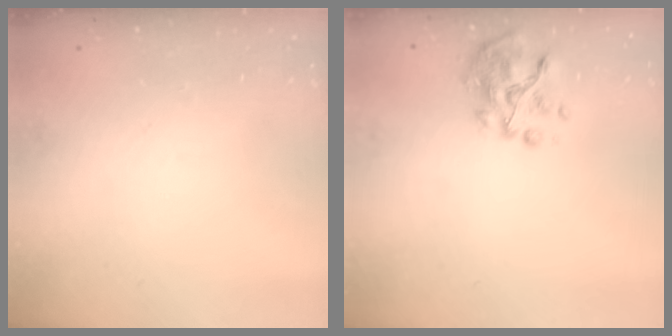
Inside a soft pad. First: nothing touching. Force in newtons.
{"total": 8.2, "press": 8.1, "slide": 1.2}